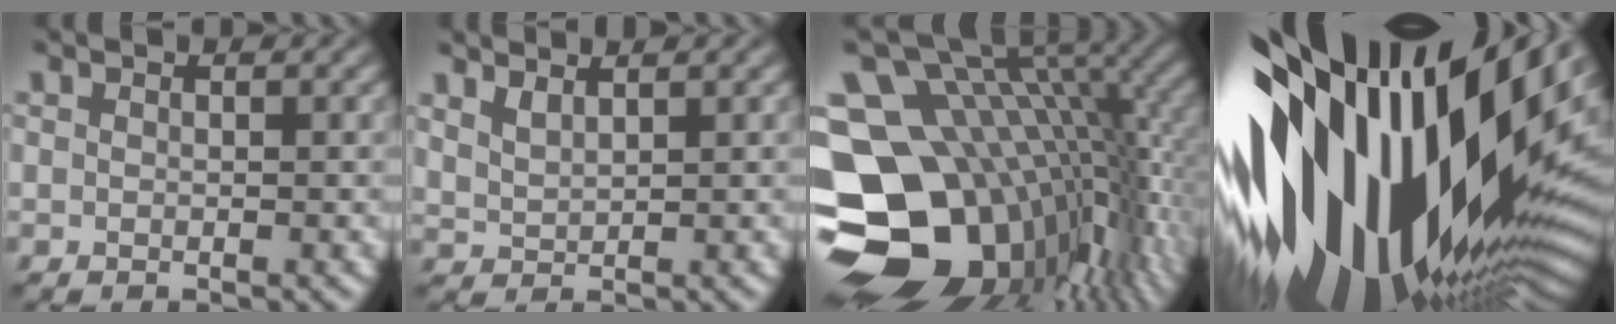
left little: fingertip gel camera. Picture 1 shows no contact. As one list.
[{"total": 1.2, "force": [1.0, 0.2, 0.6], "torque": [-0.016, 0.000, 0.023]}, {"total": 18.9, "force": [-3.9, 13.0, 13.1], "torque": [-0.243, -0.008, -0.047]}, {"total": 19.4, "force": [1.6, 10.2, 16.4], "torque": [-0.302, -0.028, 0.022]}]